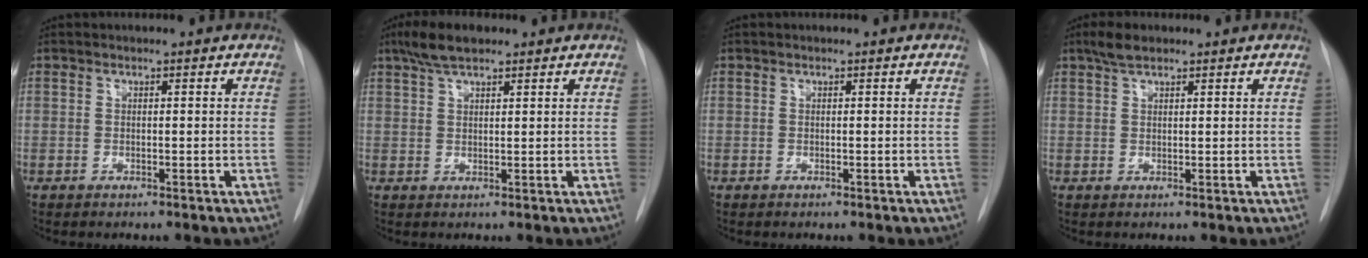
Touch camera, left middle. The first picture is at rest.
{"total": 4.9, "force": [3.6, 1.4, 3.1], "torque": [-0.066, 0.015, 0.065]}
{"total": 0.0}
{"total": 2.8, "force": [2.1, 0.9, 1.6], "torque": [-0.033, 0.009, 0.038]}